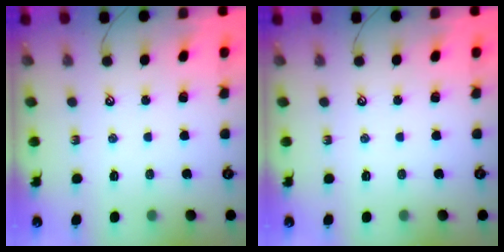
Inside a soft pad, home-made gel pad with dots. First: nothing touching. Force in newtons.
{"total": 0.0}